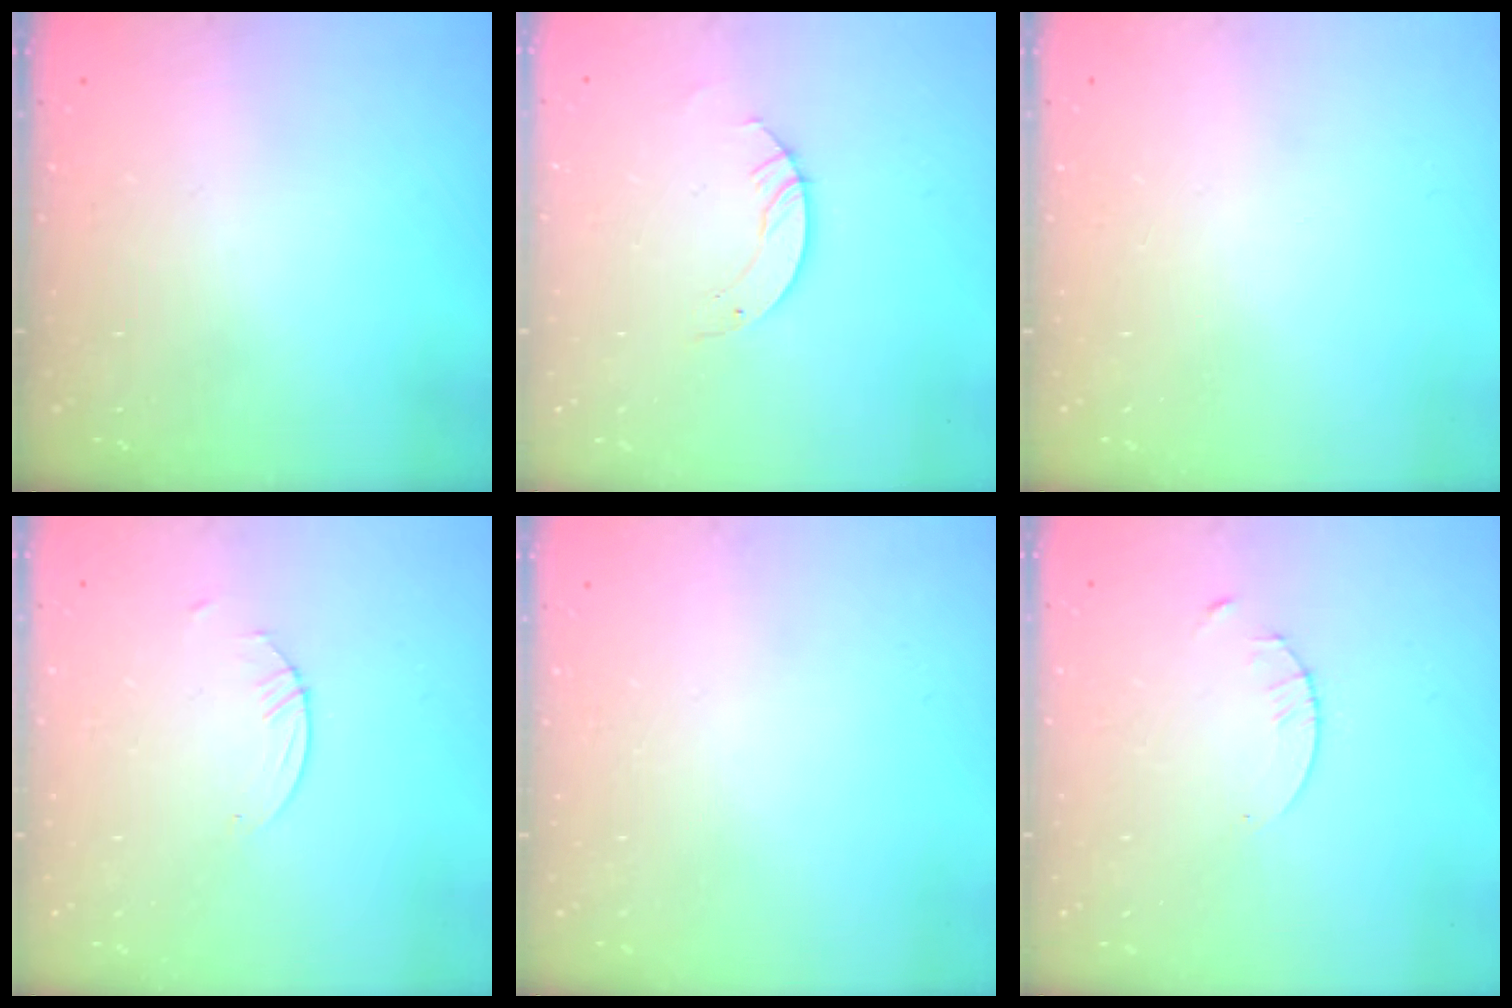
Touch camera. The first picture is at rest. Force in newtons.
{"total": 3.5, "press": 3.5, "slide": 0.2}
{"total": 0.0}
{"total": 0.8, "press": 0.8, "slide": 0.2}
{"total": 0.0}
{"total": 1.3, "press": 1.3, "slide": 0.2}